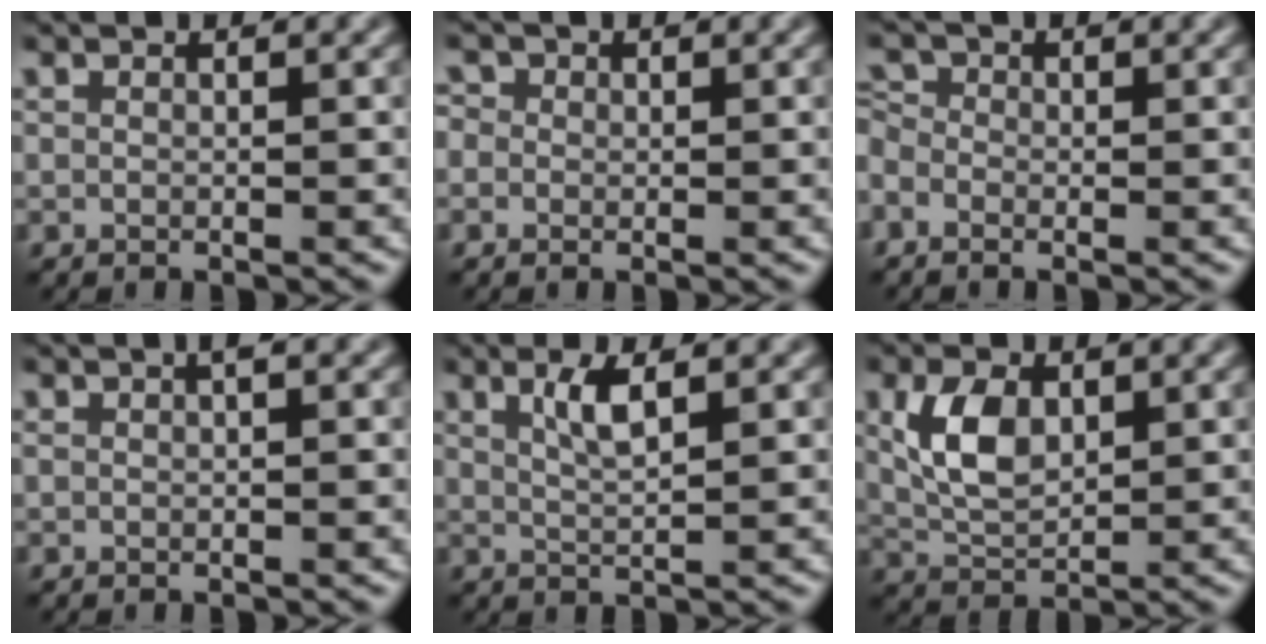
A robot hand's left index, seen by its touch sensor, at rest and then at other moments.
{"total": 1.3, "force": [0.1, 1.2, 0.3], "torque": [-0.004, 0.008, -0.013]}
{"total": 2.0, "force": [-0.7, 1.6, 0.9], "torque": [-0.025, 0.008, -0.016]}
{"total": 0.7, "force": [0.1, 0.3, 0.7], "torque": [-0.015, 0.003, 0.003]}
{"total": 2.4, "force": [0.9, 0.6, 2.1], "torque": [-0.039, -0.001, 0.018]}
{"total": 4.4, "force": [0.9, 2.7, 3.4], "torque": [-0.078, 0.003, 0.023]}